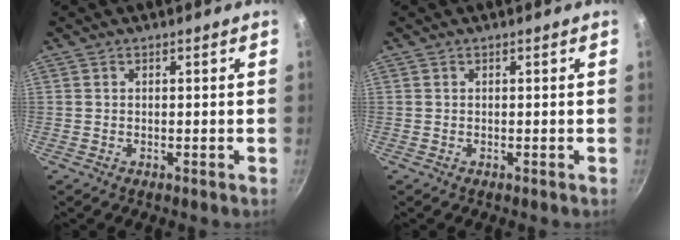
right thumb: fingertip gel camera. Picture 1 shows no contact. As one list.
[{"total": 0.0}]